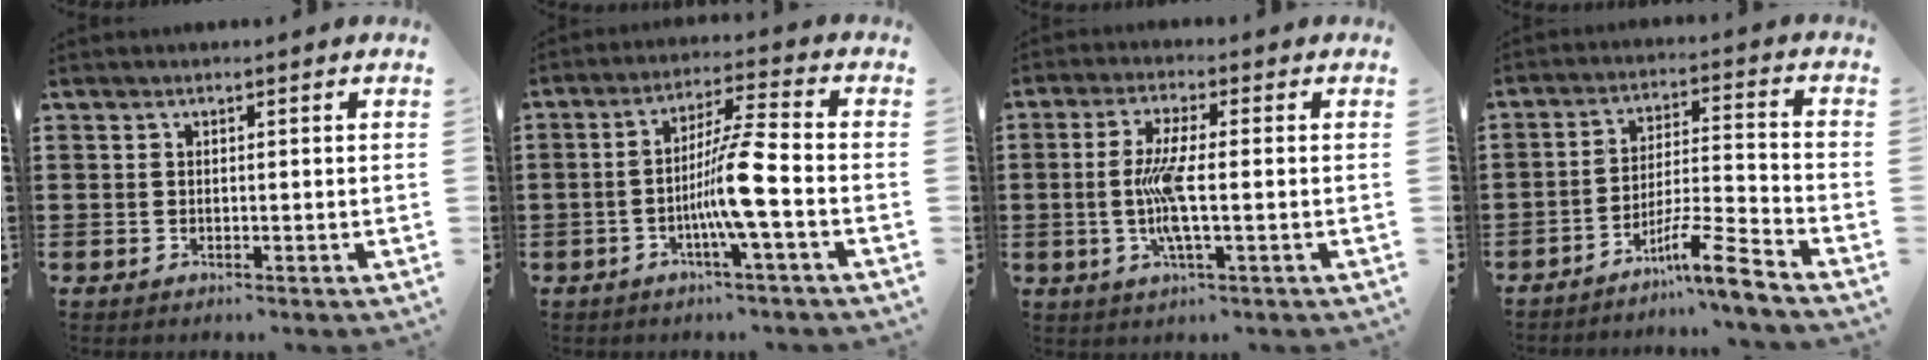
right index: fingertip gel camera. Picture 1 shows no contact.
{"total": 8.4, "force": [-2.7, -0.3, 7.9], "torque": [-0.149, -0.008, -0.055]}
{"total": 6.7, "force": [-0.7, 0.7, 6.6], "torque": [-0.145, -0.018, -0.024]}
{"total": 8.2, "force": [-6.4, 0.0, 5.2], "torque": [-0.092, -0.003, -0.120]}